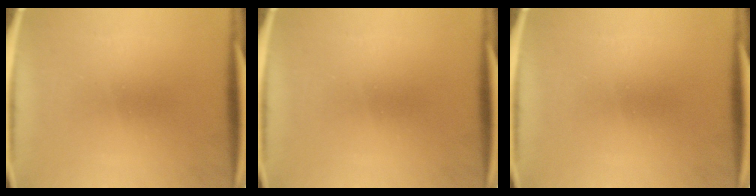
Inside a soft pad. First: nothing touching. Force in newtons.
{"total": 0.0}
{"total": 0.0}